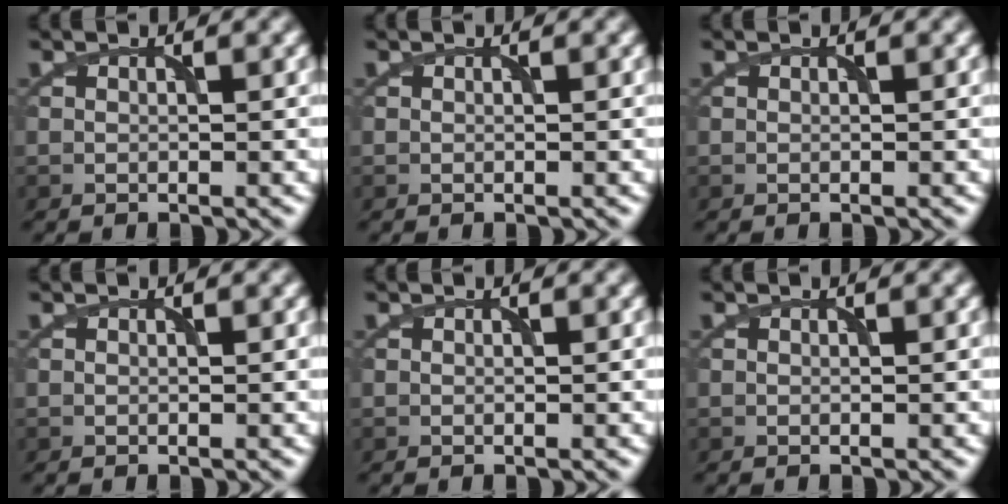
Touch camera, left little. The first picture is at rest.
{"total": 0.0}
{"total": 0.0}
{"total": 0.0}
{"total": 0.0}
{"total": 0.0}